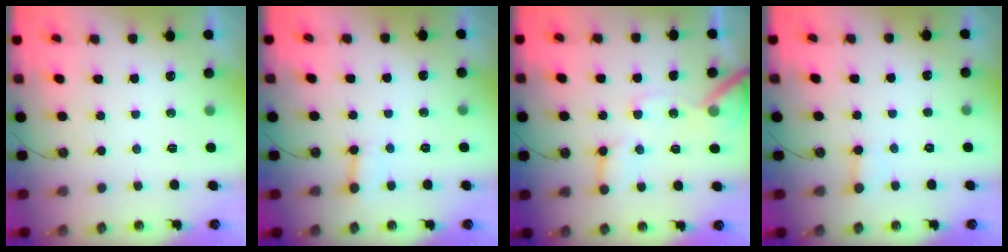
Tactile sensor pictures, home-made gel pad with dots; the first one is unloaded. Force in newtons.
{"total": 3.3, "press": 3.3, "slide": 0.2}
{"total": 11.5, "press": 11.3, "slide": 1.5}
{"total": 2.4, "press": 2.4, "slide": 0.1}